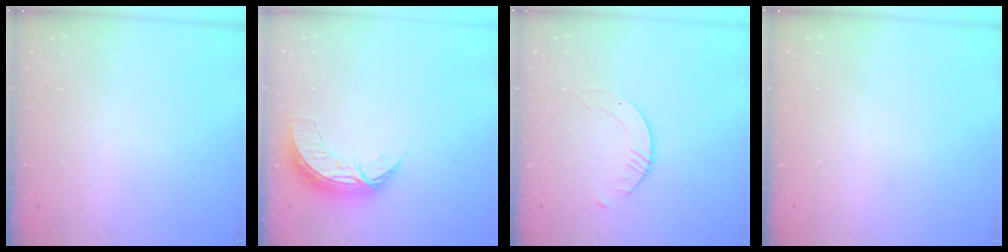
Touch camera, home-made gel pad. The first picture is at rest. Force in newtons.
{"total": 7.3, "press": 7.3, "slide": 0.6}
{"total": 2.6, "press": 2.6, "slide": 0.3}
{"total": 0.0}